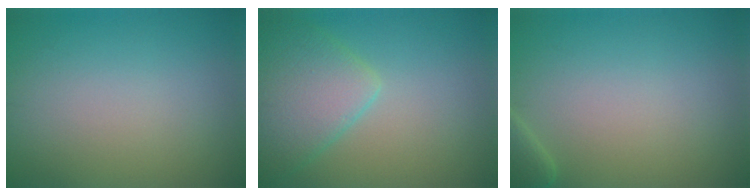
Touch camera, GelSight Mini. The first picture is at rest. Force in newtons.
{"total": 5.4, "press": 5.4, "slide": 0.3}
{"total": 1.9, "press": 1.9, "slide": 0.3}